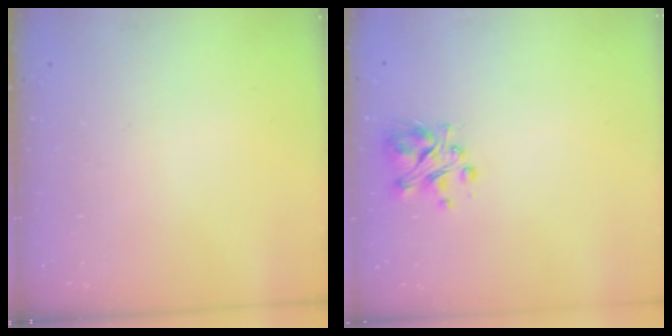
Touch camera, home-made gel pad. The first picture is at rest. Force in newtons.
{"total": 3.8, "press": 3.7, "slide": 1.0}